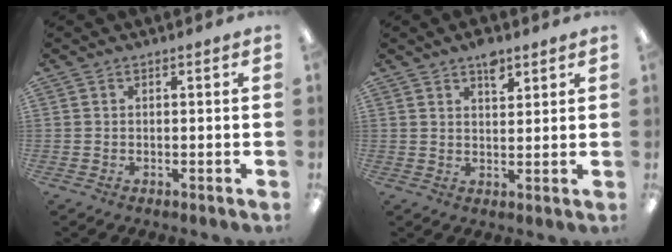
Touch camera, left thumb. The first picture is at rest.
{"total": 4.9, "force": [3.3, 2.3, 2.7], "torque": [-0.029, -0.016, 0.054]}